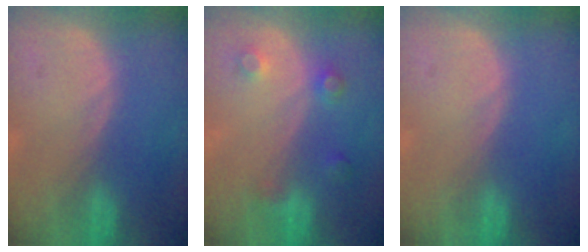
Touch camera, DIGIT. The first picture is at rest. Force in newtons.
{"total": 3.6, "press": 3.4, "slide": 1.3}
{"total": 0.0}